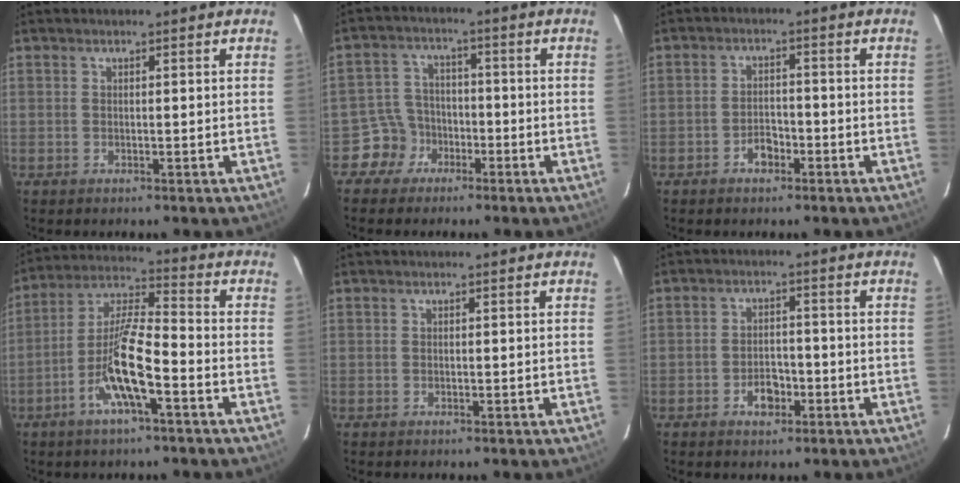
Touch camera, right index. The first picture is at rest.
{"total": 5.7, "force": [-3.4, 4.6, -0.2], "torque": [-0.007, 0.026, -0.064]}
{"total": 3.3, "force": [-2.1, 2.0, 1.7], "torque": [-0.035, 0.009, -0.031]}
{"total": 11.7, "force": [-5.2, 2.2, 10.2], "torque": [-0.210, 0.000, -0.100]}
{"total": 0.0}
{"total": 4.4, "force": [-2.2, 2.8, 2.6], "torque": [-0.048, 0.006, -0.032]}